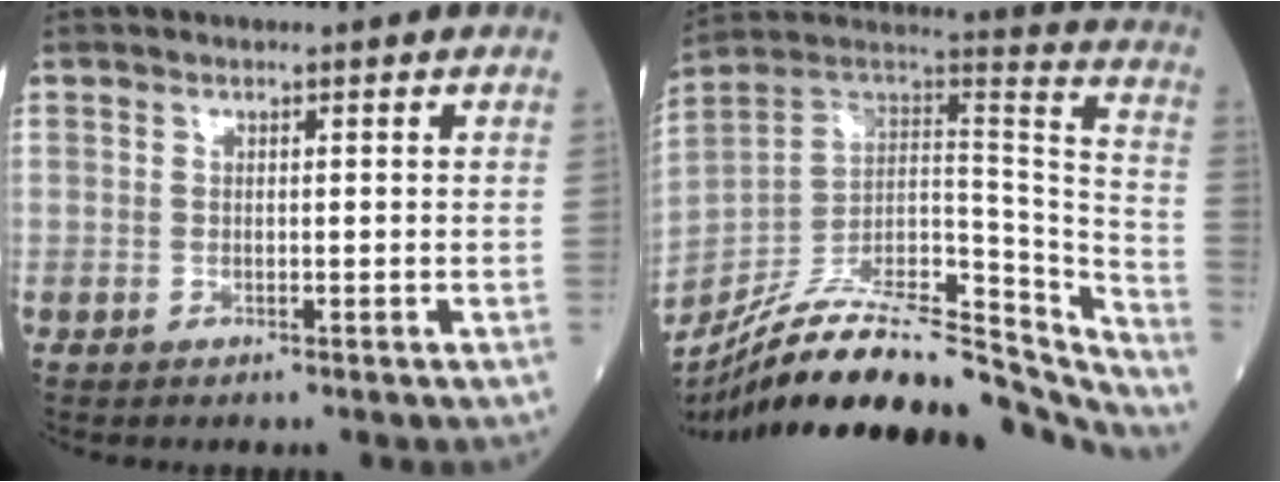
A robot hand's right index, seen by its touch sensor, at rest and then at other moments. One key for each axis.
{"total": 32.0, "fx": -27.5, "fy": 8.0, "fz": 14.3, "tx": -0.196, "ty": 0.011, "tz": -0.405}